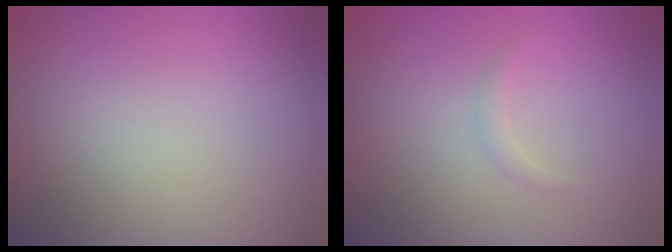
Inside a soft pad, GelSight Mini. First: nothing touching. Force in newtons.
{"total": 0.8, "press": 0.8, "slide": 0.0}